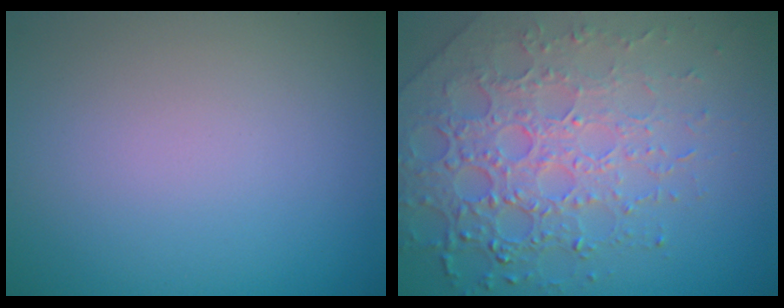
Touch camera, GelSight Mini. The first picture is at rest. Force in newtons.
{"total": 7.9, "press": 5.5, "slide": 5.7}